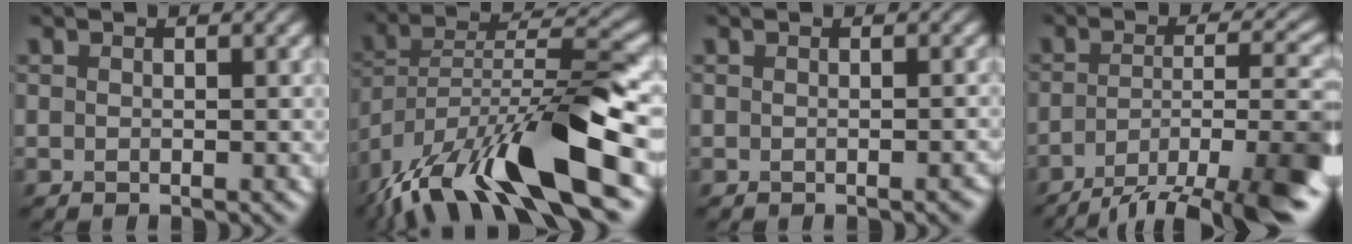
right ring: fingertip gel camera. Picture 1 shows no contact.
{"total": 14.5, "force": [-9.2, 3.8, 10.6], "torque": [-0.178, 0.011, -0.169]}
{"total": 0.8, "force": [-0.5, 0.2, 0.6], "torque": [-0.007, 0.000, -0.005]}
{"total": 11.1, "force": [-6.3, 3.3, 8.5], "torque": [-0.136, -0.003, -0.101]}